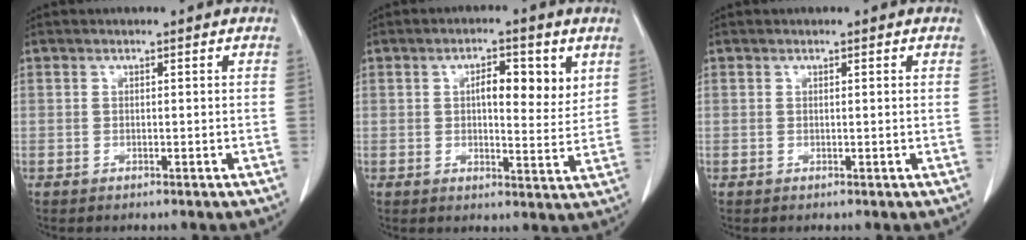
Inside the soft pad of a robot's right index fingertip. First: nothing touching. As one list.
[{"total": 7.0, "force": [2.6, 2.5, 6.0], "torque": [-0.085, 0.002, 0.034]}, {"total": 0.0}]